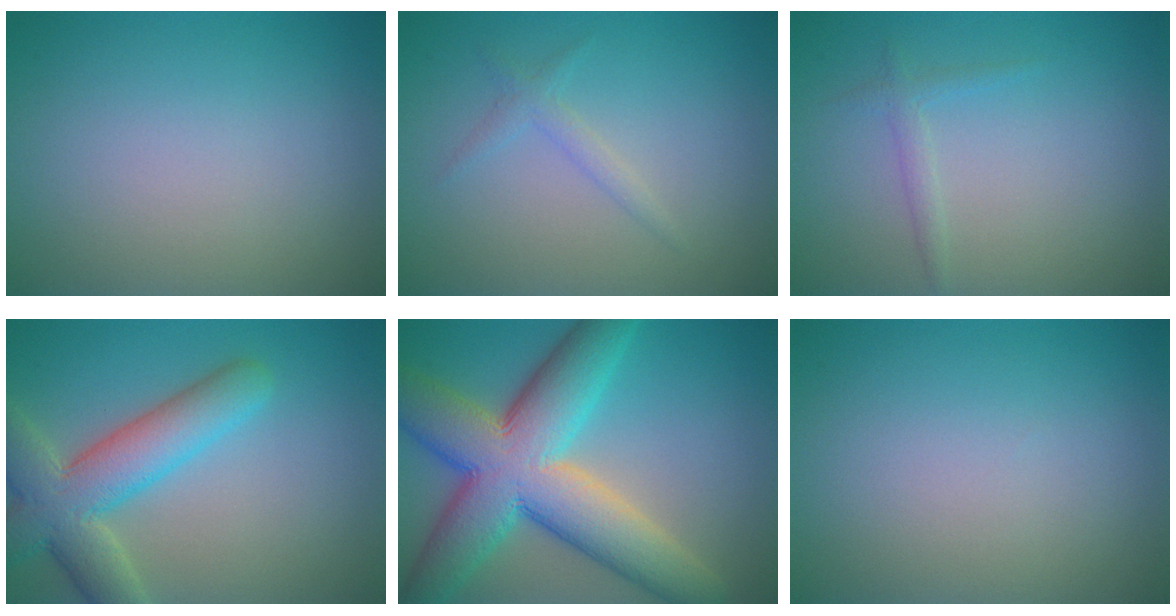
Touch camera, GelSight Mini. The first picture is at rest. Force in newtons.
{"total": 1.3, "press": 1.3, "slide": 0.0}
{"total": 1.2, "press": 1.2, "slide": 0.1}
{"total": 7.1, "press": 7.1, "slide": 0.5}
{"total": 12.6, "press": 12.5, "slide": 0.8}
{"total": 0.0}